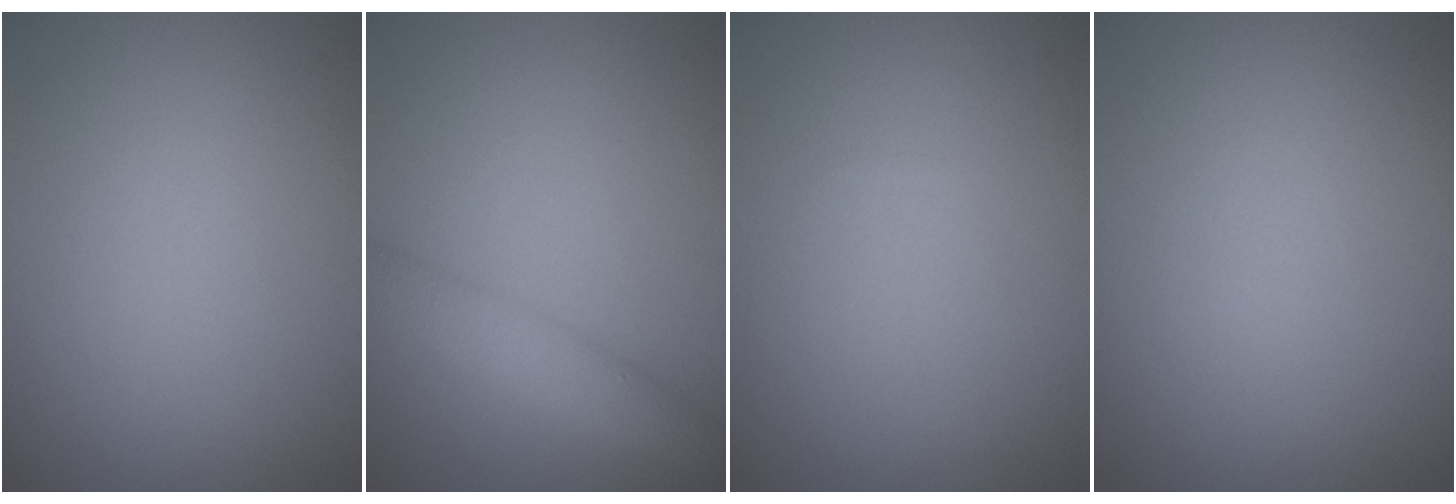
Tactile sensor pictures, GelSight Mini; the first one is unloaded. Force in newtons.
{"total": 3.8, "press": 3.8, "slide": 0.2}
{"total": 0.0}
{"total": 0.0}